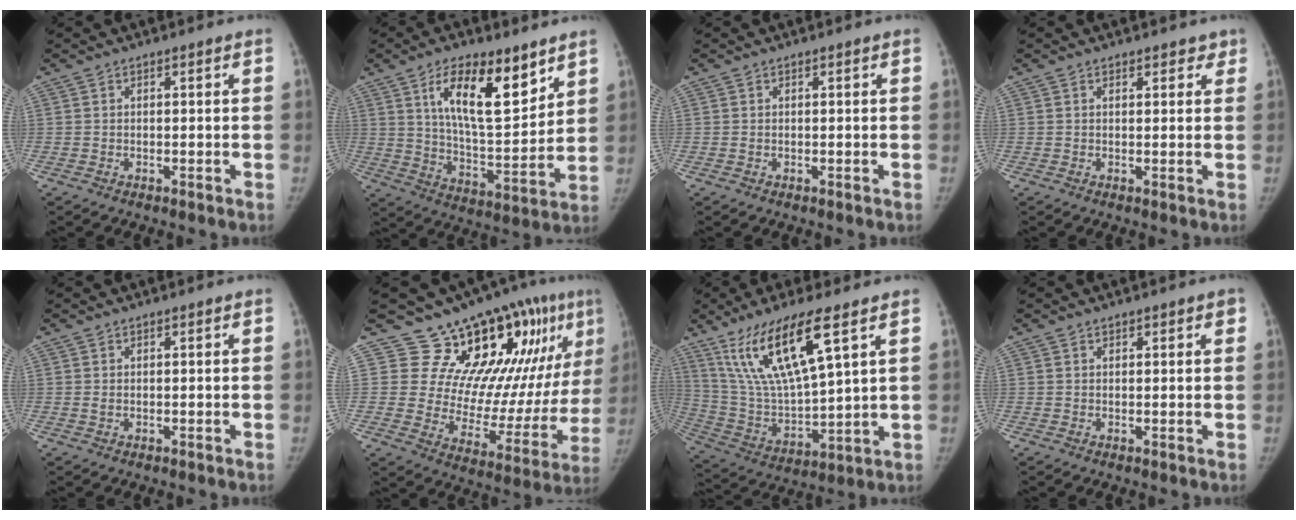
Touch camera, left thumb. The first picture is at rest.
{"total": 17.0, "force": [9.1, 6.6, 12.7], "torque": [-0.173, -0.051, 0.163]}
{"total": 0.0}
{"total": 2.4, "force": [1.7, 1.4, 0.9], "torque": [0.015, -0.007, 0.018]}
{"total": 0.6, "force": [0.2, 0.4, 0.4], "torque": [-0.008, -0.002, 0.004]}
{"total": 21.3, "force": [13.4, 9.0, 13.8], "torque": [-0.132, -0.087, 0.198]}
{"total": 18.6, "force": [9.9, 4.6, 15.1], "torque": [-0.294, -0.040, 0.202]}
{"total": 1.6, "force": [1.1, 0.9, 0.7], "torque": [0.008, -0.004, 0.012]}